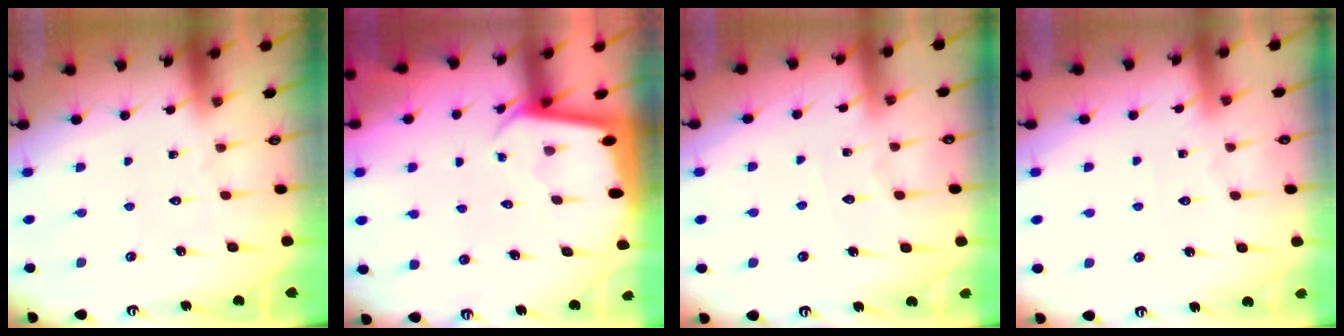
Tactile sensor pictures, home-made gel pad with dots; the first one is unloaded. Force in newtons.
{"total": 2.2, "press": 2.2, "slide": 0.1}
{"total": 5.4, "press": 5.3, "slide": 0.5}
{"total": 3.9, "press": 3.9, "slide": 0.6}